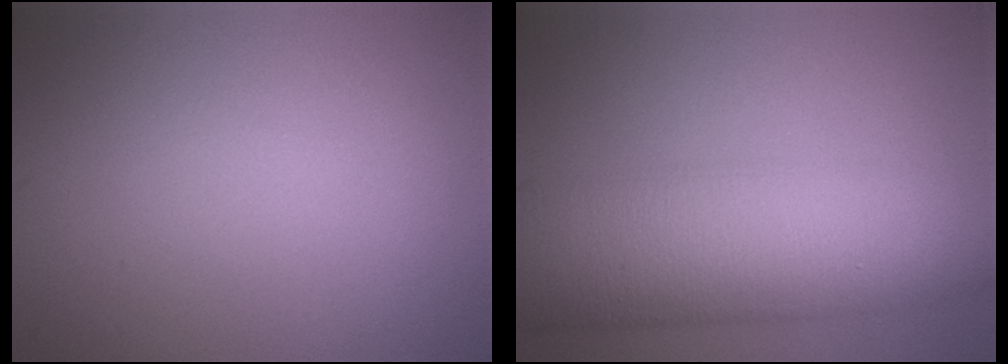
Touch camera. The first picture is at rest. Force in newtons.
{"total": 11.5, "press": 11.5, "slide": 0.2}